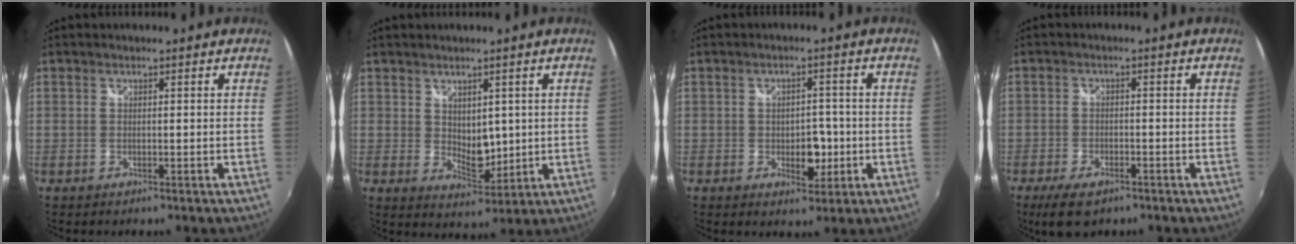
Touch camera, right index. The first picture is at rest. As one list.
[{"total": 5.2, "force": [0.9, 3.5, 3.7], "torque": [-0.053, -0.010, 0.024]}, {"total": 5.0, "force": [-1.2, 3.3, 3.5], "torque": [-0.056, -0.005, -0.013]}, {"total": 6.8, "force": [-4.8, 2.9, 3.8], "torque": [-0.097, -0.016, -0.081]}]